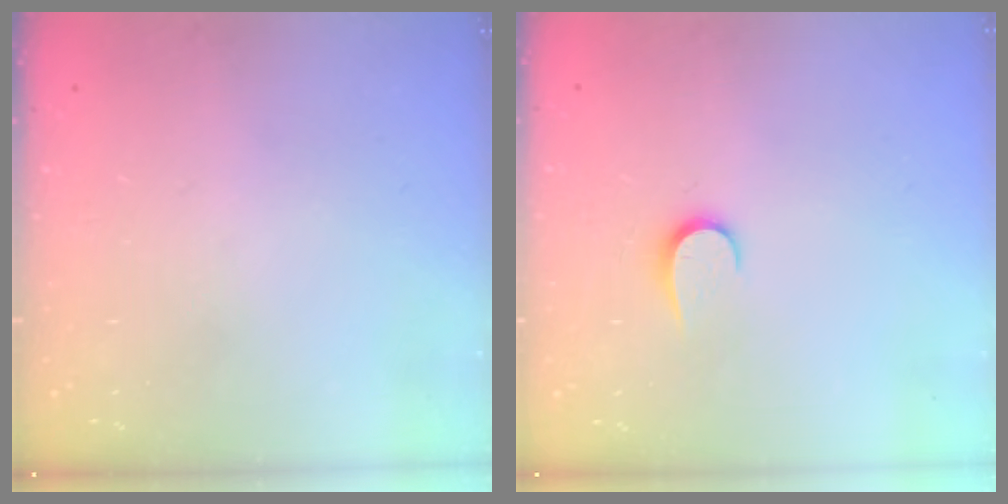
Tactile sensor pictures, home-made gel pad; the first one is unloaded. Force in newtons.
{"total": 5.0, "press": 5.0, "slide": 0.5}